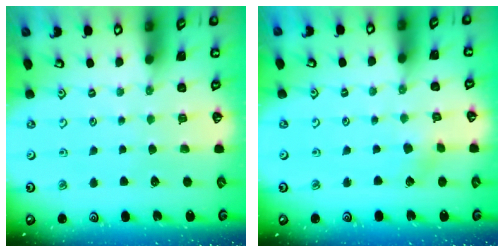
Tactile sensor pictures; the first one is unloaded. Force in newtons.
{"total": 2.5, "press": 2.4, "slide": 0.8}